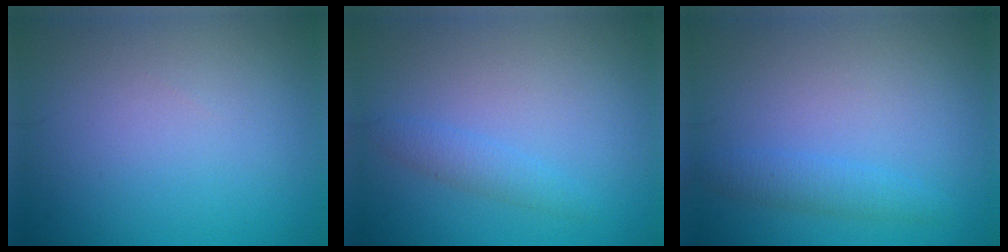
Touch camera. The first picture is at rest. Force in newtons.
{"total": 1.5, "press": 1.5, "slide": 0.1}
{"total": 1.7, "press": 1.7, "slide": 0.0}